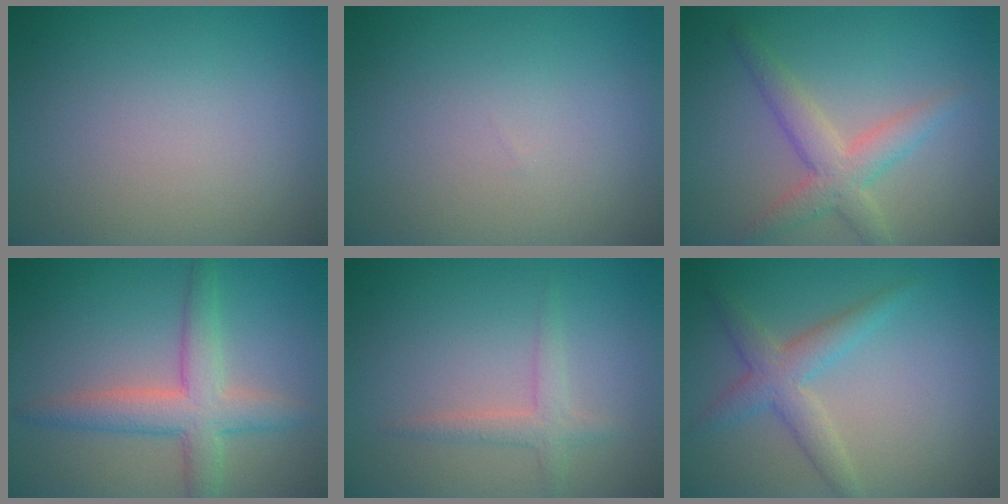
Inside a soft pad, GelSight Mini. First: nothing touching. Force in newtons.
{"total": 0.0}
{"total": 3.6, "press": 3.6, "slide": 0.2}
{"total": 4.6, "press": 4.6, "slide": 0.2}
{"total": 1.9, "press": 1.9, "slide": 0.1}
{"total": 3.0, "press": 3.0, "slide": 0.1}